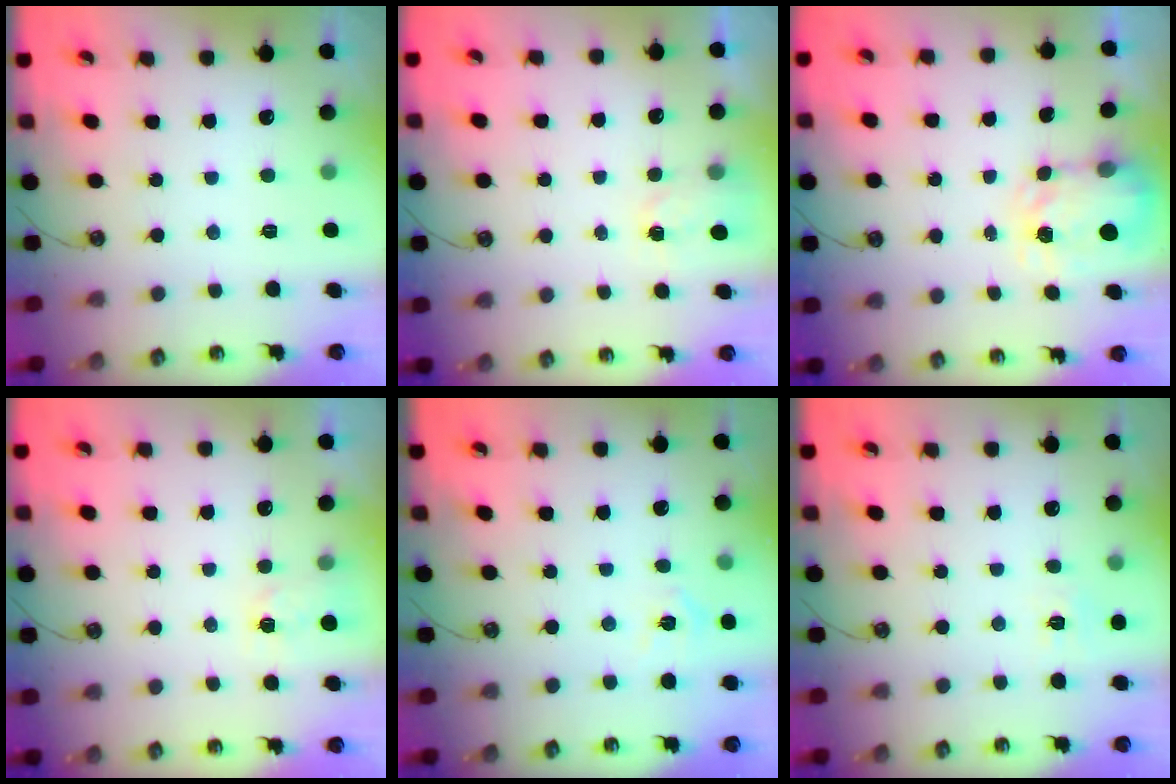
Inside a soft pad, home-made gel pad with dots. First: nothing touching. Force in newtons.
{"total": 2.0, "press": 2.0, "slide": 0.4}
{"total": 3.8, "press": 3.8, "slide": 0.5}
{"total": 2.9, "press": 2.9, "slide": 0.5}
{"total": 7.3, "press": 7.3, "slide": 0.7}
{"total": 6.8, "press": 6.7, "slide": 0.7}